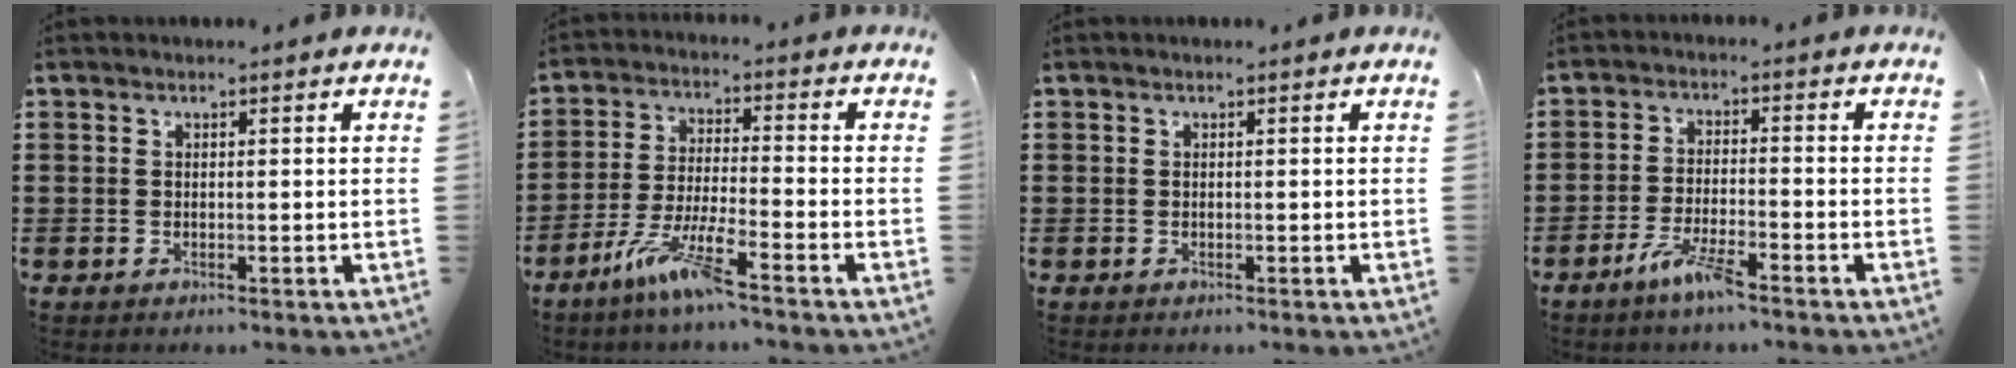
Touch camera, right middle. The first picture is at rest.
{"total": 7.6, "force": [-5.4, 0.3, 5.3], "torque": [-0.115, -0.012, -0.103]}
{"total": 0.0}
{"total": 5.2, "force": [-3.7, 0.6, 3.6], "torque": [-0.077, -0.005, -0.069]}